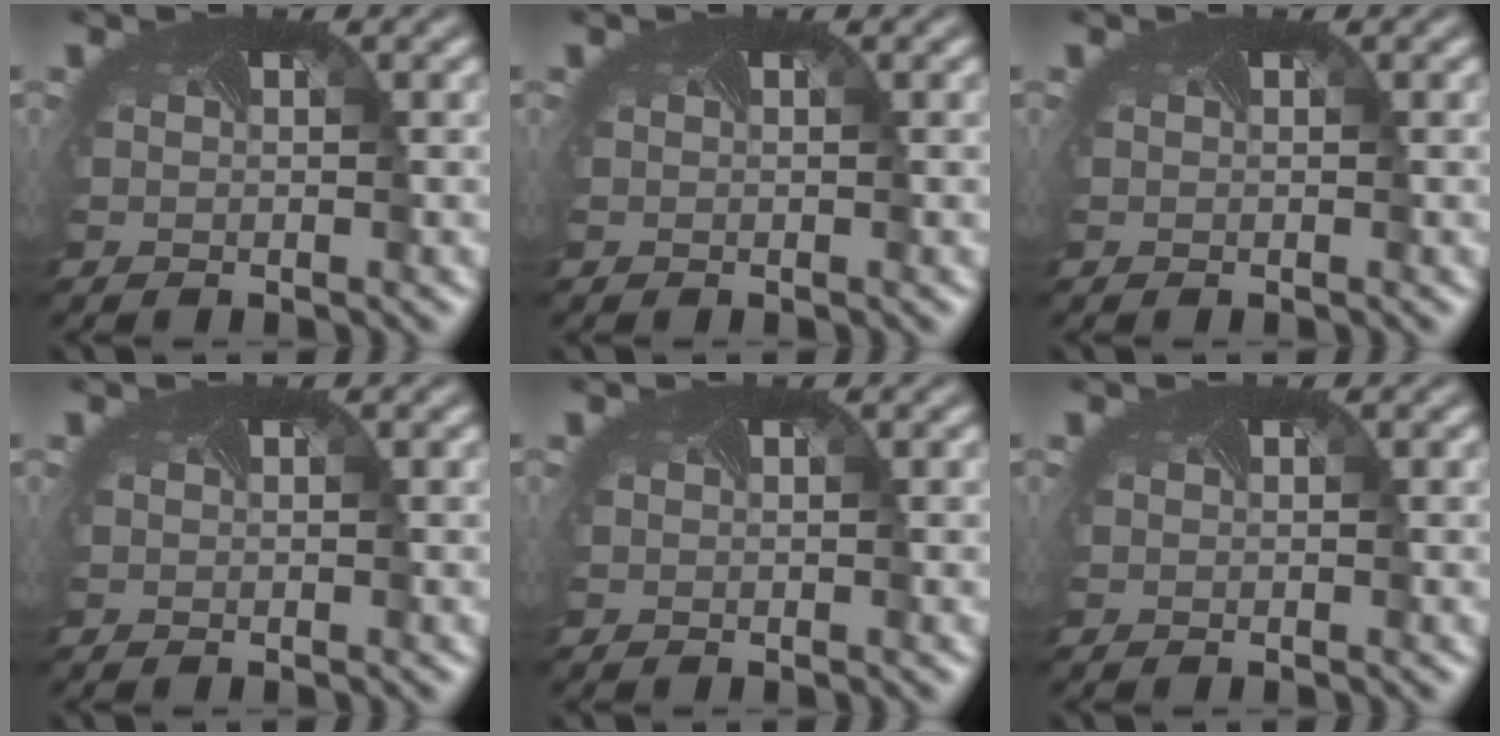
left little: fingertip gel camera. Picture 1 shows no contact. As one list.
[{"total": 0.0}, {"total": 0.0}, {"total": 0.0}, {"total": 0.0}, {"total": 0.0}]